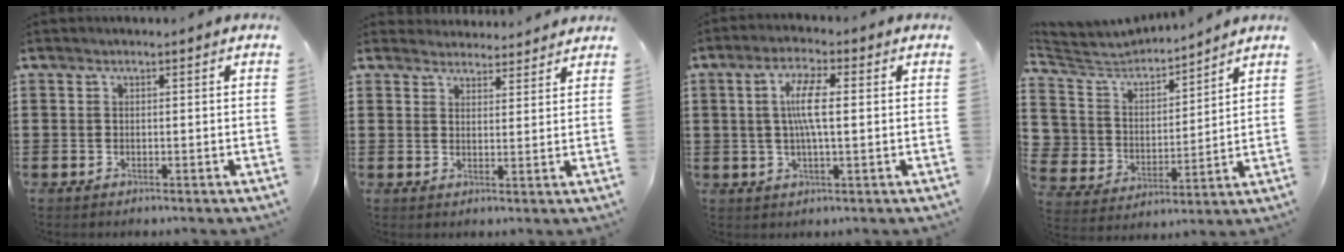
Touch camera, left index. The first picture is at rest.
{"total": 3.3, "force": [3.2, 0.5, 0.0], "torque": [-0.009, -0.009, 0.062]}
{"total": 6.3, "force": [0.7, 1.5, 6.0], "torque": [-0.129, 0.000, 0.004]}
{"total": 5.6, "force": [4.9, 2.5, -0.5], "torque": [-0.040, -0.045, 0.083]}